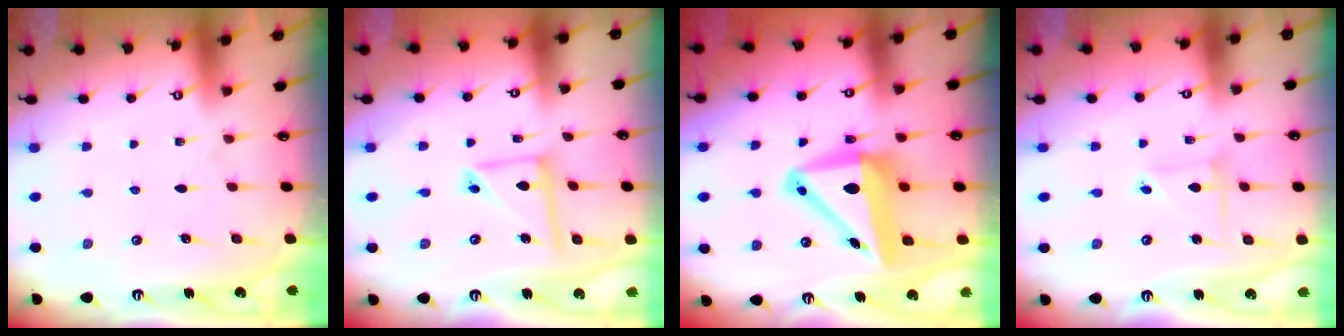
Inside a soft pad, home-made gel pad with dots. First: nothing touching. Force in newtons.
{"total": 9.2, "press": 9.2, "slide": 0.7}
{"total": 12.5, "press": 12.3, "slide": 2.5}
{"total": 2.8, "press": 2.8, "slide": 0.3}